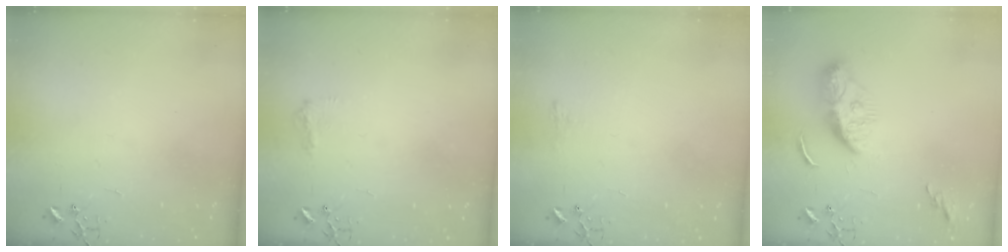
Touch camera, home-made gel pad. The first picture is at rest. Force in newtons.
{"total": 7.9, "press": 7.9, "slide": 0.6}
{"total": 5.9, "press": 5.9, "slide": 0.8}
{"total": 9.4, "press": 9.4, "slide": 1.0}